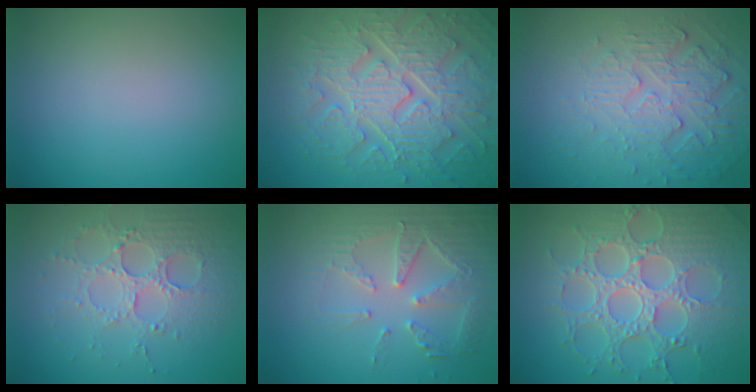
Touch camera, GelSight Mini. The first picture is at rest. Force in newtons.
{"total": 9.3, "press": 6.8, "slide": 6.4}
{"total": 6.0, "press": 3.7, "slide": 4.8}
{"total": 3.9, "press": 3.7, "slide": 1.3}
{"total": 4.2, "press": 4.1, "slide": 1.0}
{"total": 8.9, "press": 6.4, "slide": 6.2}